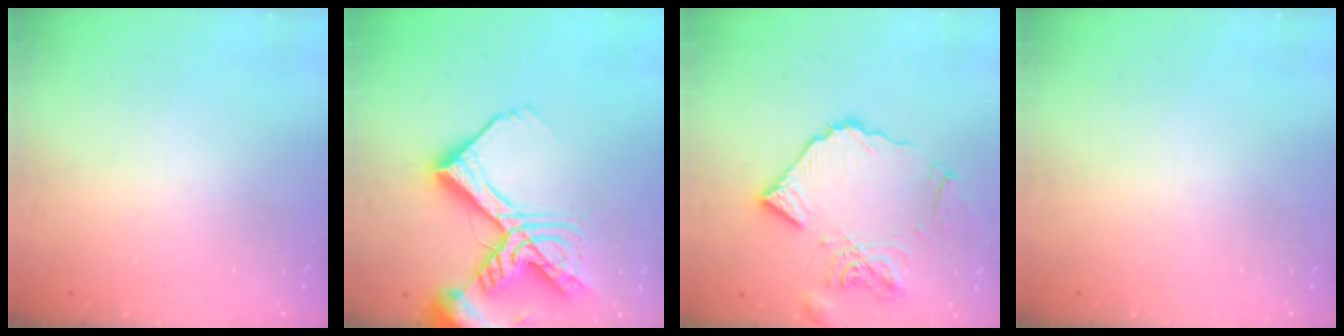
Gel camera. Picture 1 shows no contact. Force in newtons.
{"total": 20.7, "press": 20.5, "slide": 2.6}
{"total": 14.1, "press": 14.0, "slide": 1.6}
{"total": 0.0}